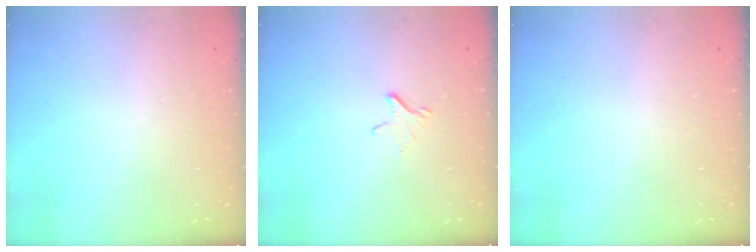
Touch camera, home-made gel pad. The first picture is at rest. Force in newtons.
{"total": 3.1, "press": 3.1, "slide": 0.3}
{"total": 0.0}